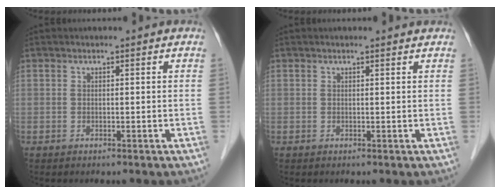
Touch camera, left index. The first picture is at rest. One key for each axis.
{"total": 1.5, "fx": 1.4, "fy": 0.1, "fz": 0.5, "tx": -0.013, "ty": 0.008, "tz": 0.016}